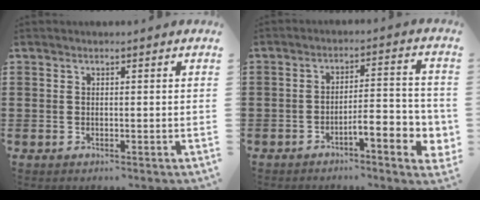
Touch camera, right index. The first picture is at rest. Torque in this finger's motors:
{"motor_torque": [0.34, -0.26, 0.21, 0.08]}